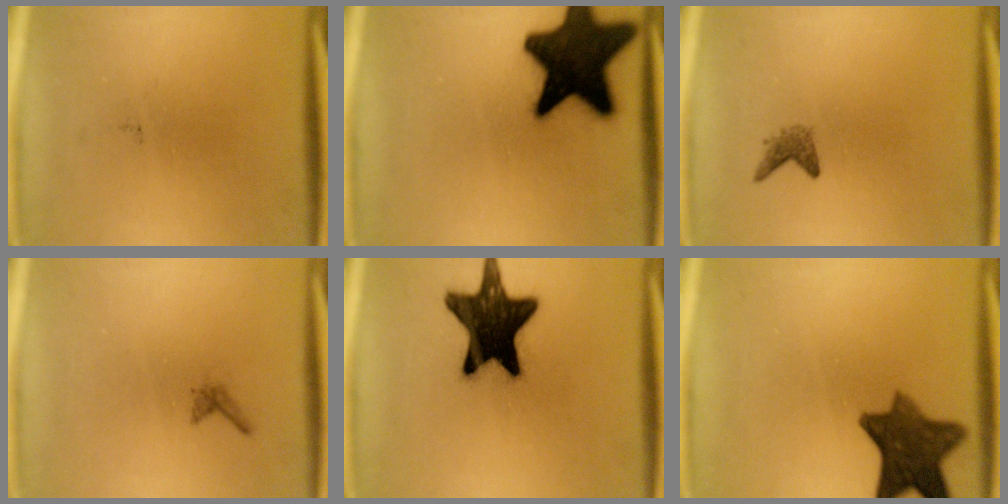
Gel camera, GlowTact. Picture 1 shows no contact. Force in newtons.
{"total": 19.4}
{"total": 1.4}
{"total": 0.6}
{"total": 18.1}
{"total": 10.3}